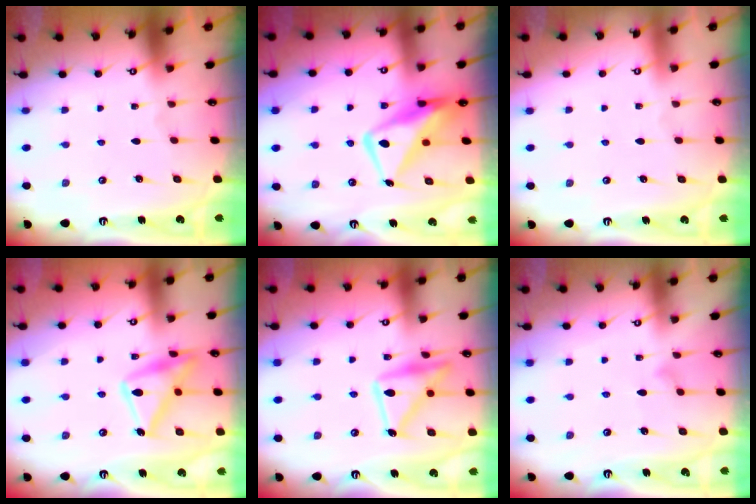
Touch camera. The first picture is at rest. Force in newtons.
{"total": 13.0, "press": 12.9, "slide": 1.7}
{"total": 3.9, "press": 3.9, "slide": 0.1}
{"total": 17.8, "press": 17.8, "slide": 1.1}
{"total": 16.7, "press": 16.7, "slide": 1.2}
{"total": 5.8, "press": 5.8, "slide": 0.3}